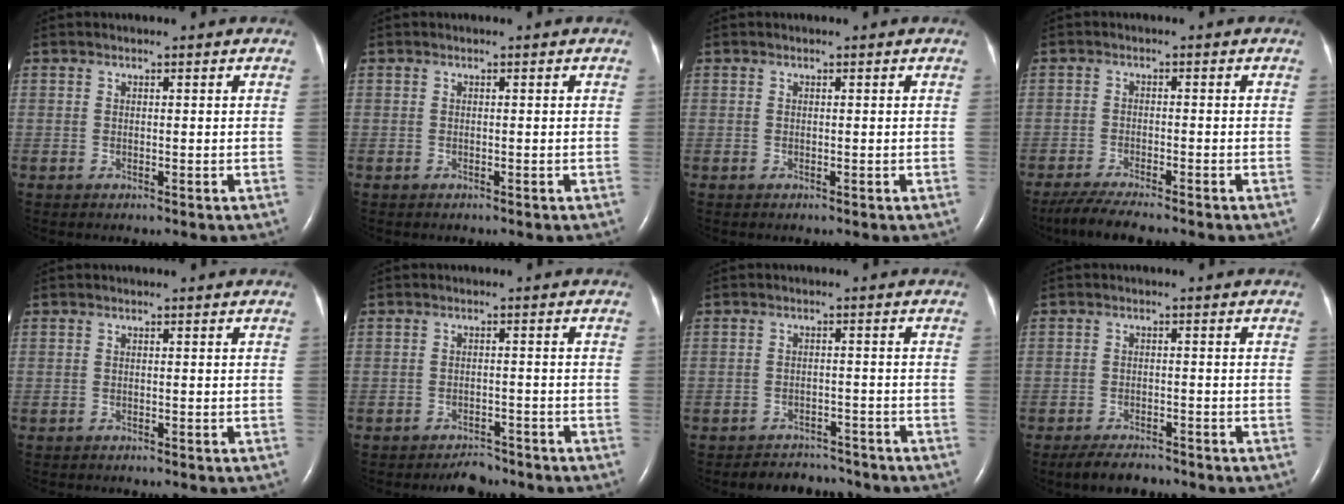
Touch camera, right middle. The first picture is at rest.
{"total": 0.0}
{"total": 0.0}
{"total": 6.8, "force": [-5.7, 0.4, 3.5], "torque": [-0.064, -0.021, -0.098]}
{"total": 1.7, "force": [-1.5, 0.5, 0.7], "torque": [-0.018, -0.004, -0.014]}
{"total": 3.4, "force": [-3.1, 1.3, 0.6], "torque": [-0.015, 0.001, -0.045]}
{"total": 5.3, "force": [-5.0, 1.7, -0.4], "torque": [0.007, 0.008, -0.070]}
{"total": 4.8, "force": [-4.2, 1.4, 1.9], "torque": [-0.039, -0.009, -0.068]}